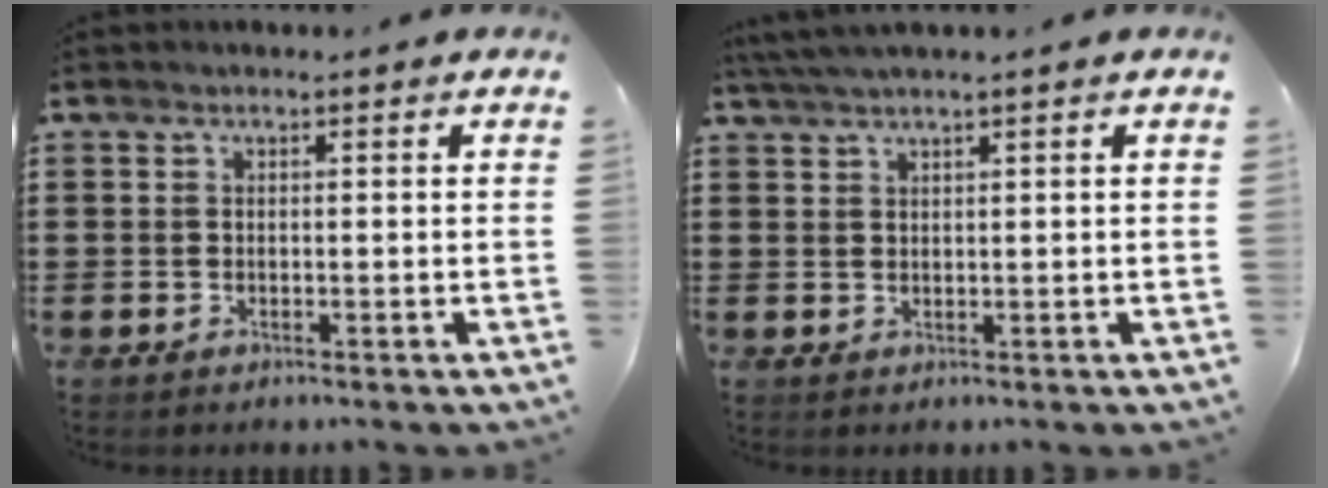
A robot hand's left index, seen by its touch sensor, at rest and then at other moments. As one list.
[{"total": 2.2, "force": [1.9, -0.2, 1.1], "torque": [-0.025, 0.002, 0.036]}]